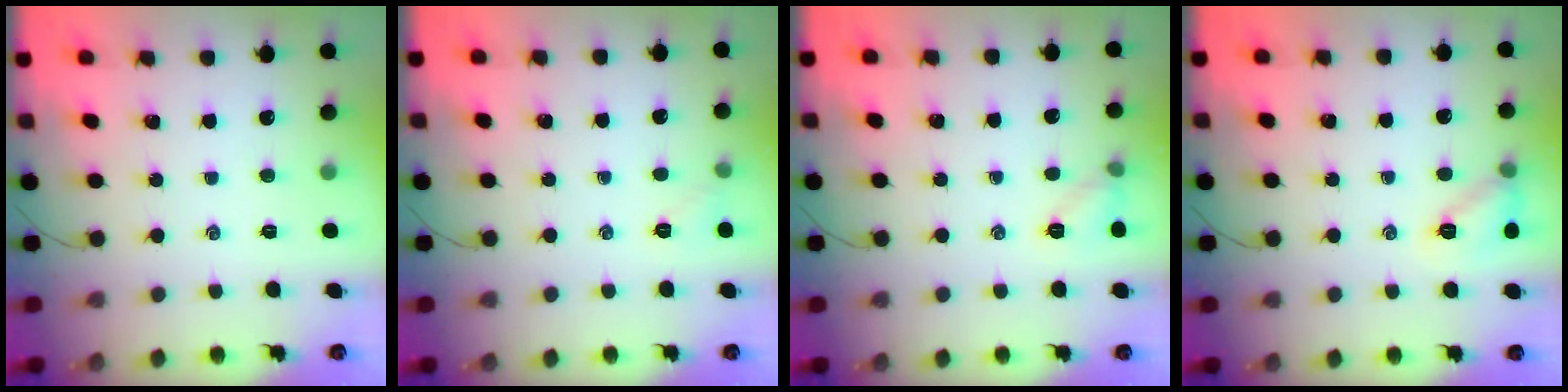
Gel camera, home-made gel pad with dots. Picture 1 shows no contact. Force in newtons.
{"total": 4.3, "press": 4.1, "slide": 1.3}
{"total": 6.3, "press": 6.1, "slide": 1.8}
{"total": 8.7, "press": 8.7, "slide": 1.0}